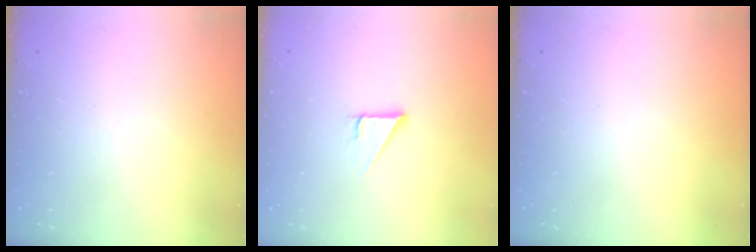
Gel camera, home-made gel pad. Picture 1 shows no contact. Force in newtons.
{"total": 2.8, "press": 2.8, "slide": 0.0}
{"total": 0.0}